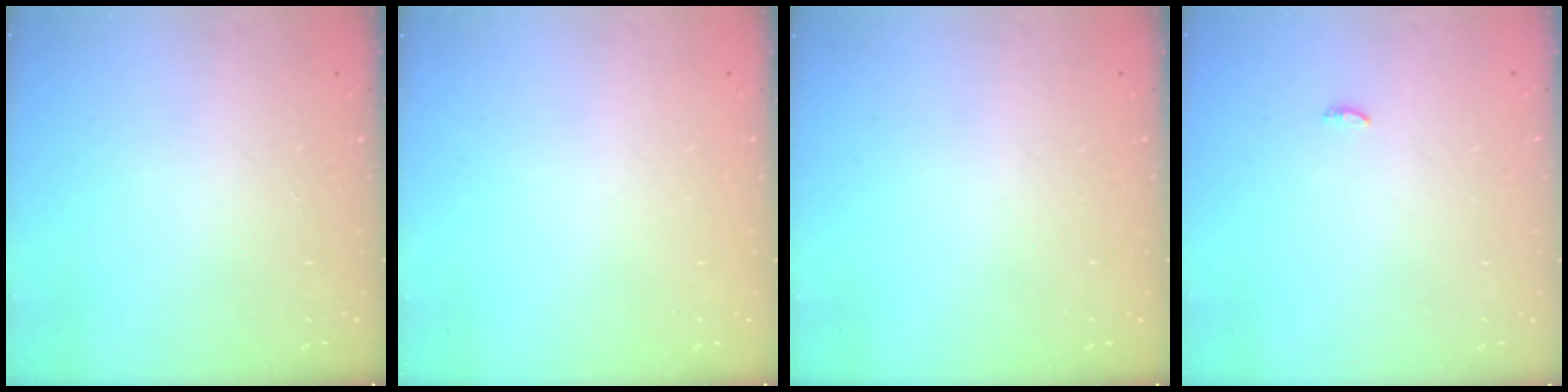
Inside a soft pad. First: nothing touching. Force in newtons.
{"total": 0.0}
{"total": 0.0}
{"total": 3.4, "press": 3.3, "slide": 1.0}